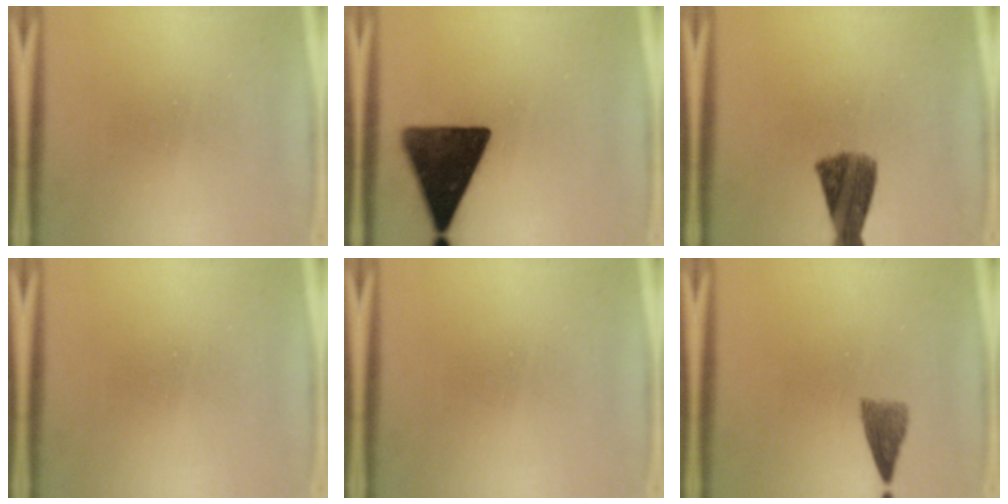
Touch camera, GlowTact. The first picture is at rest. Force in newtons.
{"total": 14.0}
{"total": 7.6}
{"total": 0.0}
{"total": 0.0}
{"total": 3.0}